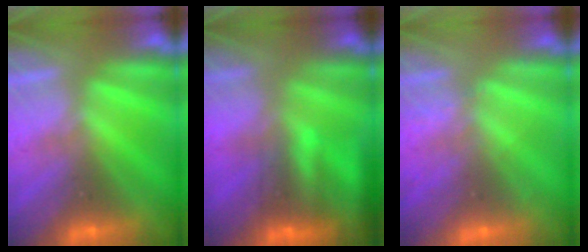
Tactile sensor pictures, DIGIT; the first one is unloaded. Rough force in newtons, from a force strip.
{"total": 6.7}
{"total": 2.1}